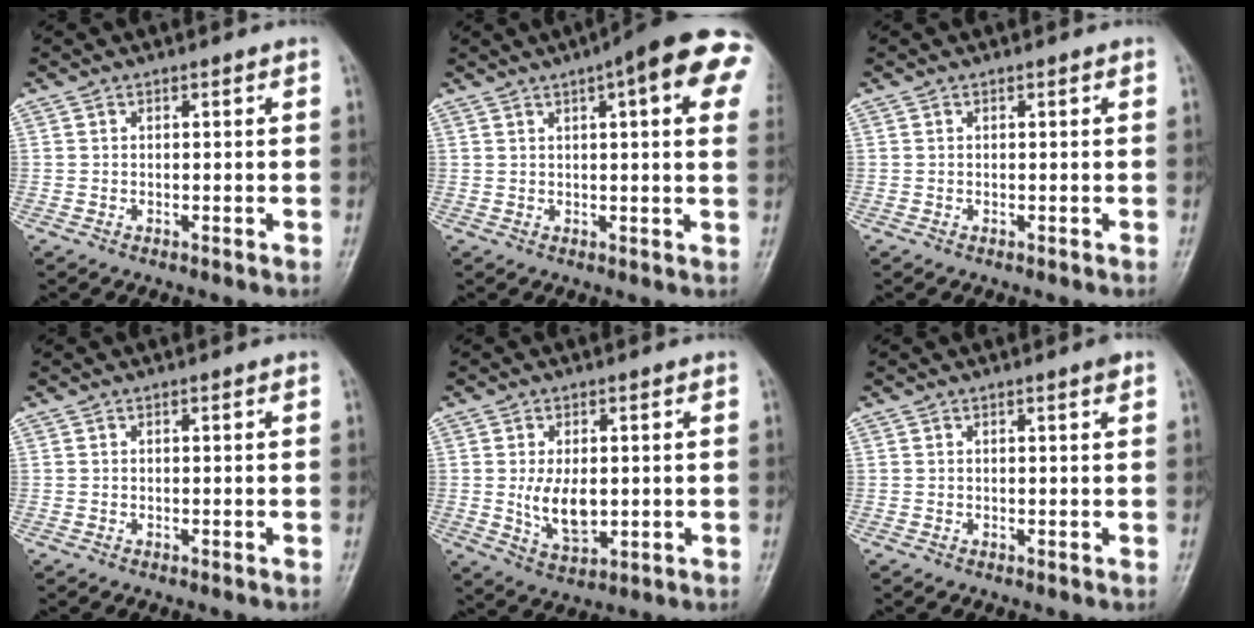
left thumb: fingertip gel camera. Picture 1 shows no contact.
{"total": 16.3, "force": [6.4, 4.0, 14.4], "torque": [-0.175, 0.012, 0.074]}
{"total": 0.0}
{"total": 0.0}
{"total": 7.1, "force": [0.1, 4.1, 5.8], "torque": [-0.095, -0.015, 0.012]}
{"total": 1.0, "force": [0.7, 0.0, 0.8], "torque": [-0.010, -0.003, 0.008]}